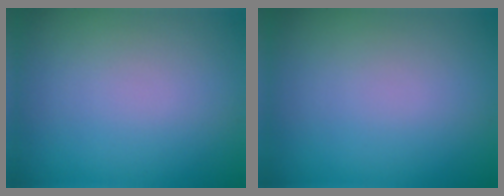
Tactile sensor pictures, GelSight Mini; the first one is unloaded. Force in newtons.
{"total": 0.0}